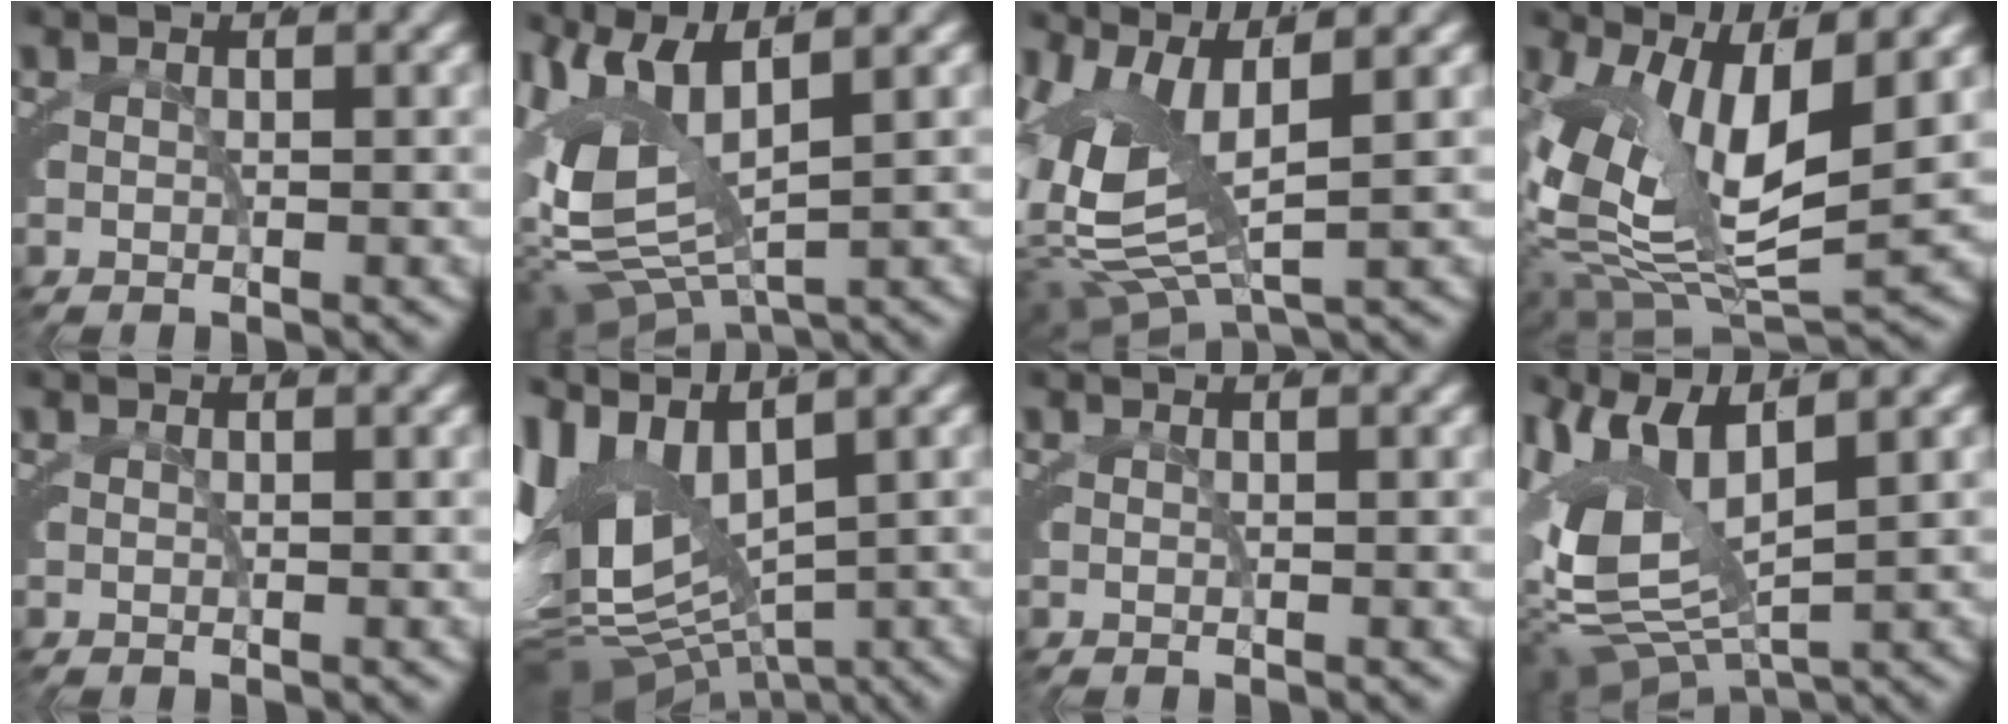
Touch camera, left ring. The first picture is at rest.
{"total": 10.9, "force": [0.1, 7.2, 8.1], "torque": [-0.183, -0.048, 0.026]}
{"total": 10.8, "force": [0.2, 7.2, 8.1], "torque": [-0.186, -0.029, 0.016]}
{"total": 11.8, "force": [-0.6, 6.9, 9.6], "torque": [-0.191, -0.035, 0.012]}
{"total": 0.0}
{"total": 12.8, "force": [-0.8, 8.2, 9.8], "torque": [-0.203, -0.042, 0.011]}
{"total": 0.0}
{"total": 12.0, "force": [0.2, 8.1, 8.8], "torque": [-0.191, -0.049, 0.027]}